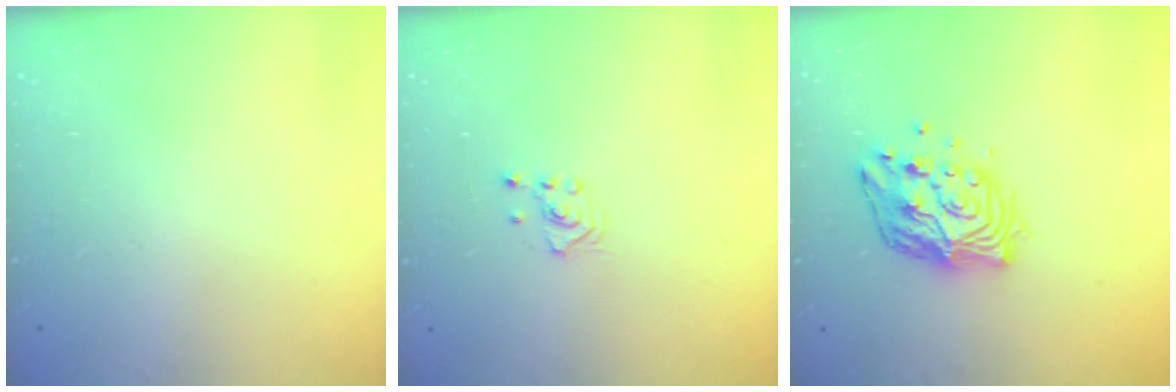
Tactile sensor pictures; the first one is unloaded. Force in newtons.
{"total": 2.0, "press": 2.0, "slide": 0.2}
{"total": 12.4, "press": 12.3, "slide": 1.1}